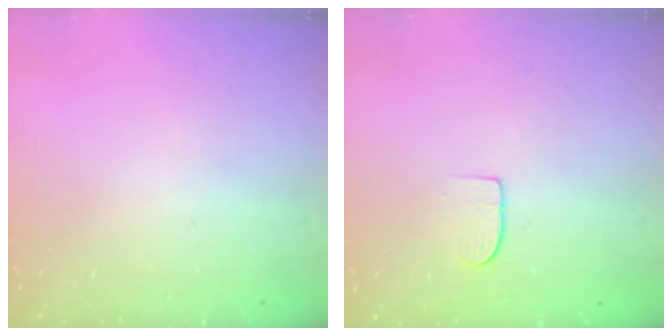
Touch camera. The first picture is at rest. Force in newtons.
{"total": 5.4, "press": 5.4, "slide": 0.4}